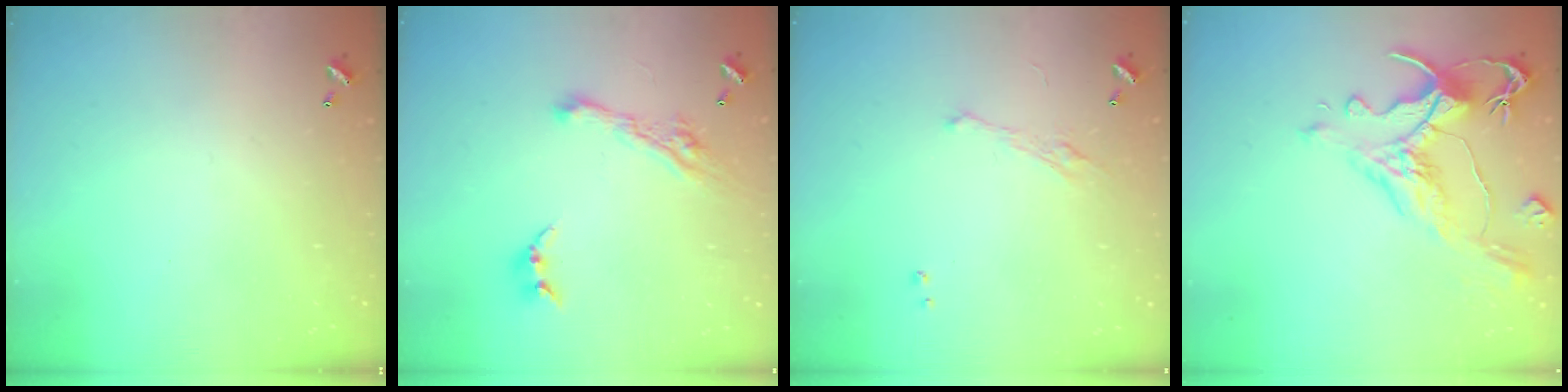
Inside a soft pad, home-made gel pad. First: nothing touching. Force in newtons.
{"total": 7.7, "press": 7.7, "slide": 1.0}
{"total": 2.3, "press": 2.1, "slide": 0.8}
{"total": 1.6, "press": 0.7, "slide": 1.4}